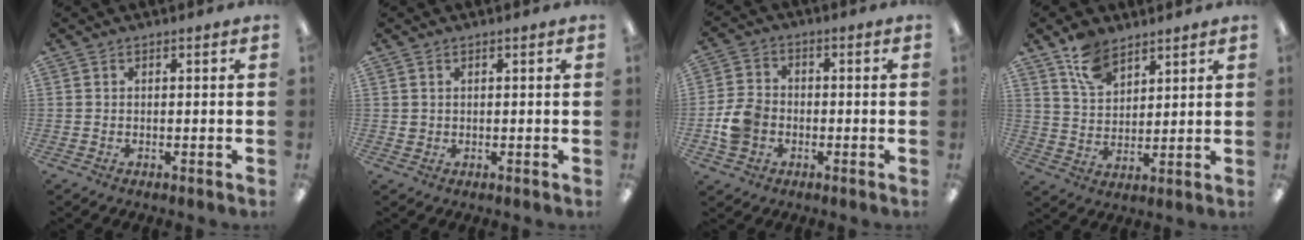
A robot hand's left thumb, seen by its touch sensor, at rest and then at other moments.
{"total": 1.1, "force": [0.5, 1.0, 0.2], "torque": [-0.006, 0.003, 0.009]}
{"total": 7.4, "force": [-1.9, 6.0, 3.9], "torque": [-0.076, 0.013, -0.034]}
{"total": 9.2, "force": [6.5, 5.2, 4.0], "torque": [-0.084, -0.022, 0.123]}